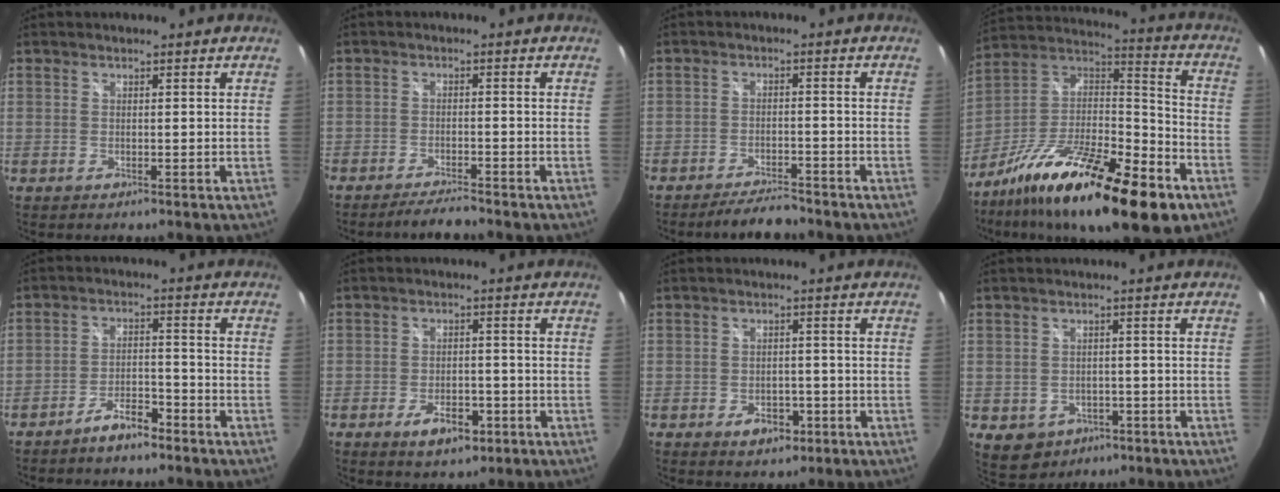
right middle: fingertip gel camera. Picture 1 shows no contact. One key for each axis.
{"total": 4.5, "fx": -4.1, "fy": 0.2, "fz": 1.7, "tx": -0.046, "ty": -0.003, "tz": -0.072}
{"total": 6.0, "fx": -5.6, "fy": 1.0, "fz": 2.0, "tx": -0.052, "ty": 0.002, "tz": -0.085}
{"total": 29.8, "fx": -17.0, "fy": 9.3, "fz": 22.6, "tx": -0.397, "ty": -0.027, "tz": -0.282}
{"total": 5.4, "fx": -4.5, "fy": 1.5, "fz": 2.6, "tx": -0.063, "ty": 0.008, "tz": -0.074}
{"total": 6.2, "fx": -3.4, "fy": 3.3, "fz": 4.1, "tx": -0.085, "ty": -0.001, "tz": -0.047}
{"total": 4.5, "fx": -2.4, "fy": 3.0, "fz": 2.4, "tx": -0.048, "ty": 0.003, "tz": -0.026}
{"total": 7.4, "fx": -3.3, "fy": 5.9, "fz": 2.9, "tx": -0.067, "ty": -0.002, "tz": -0.028}